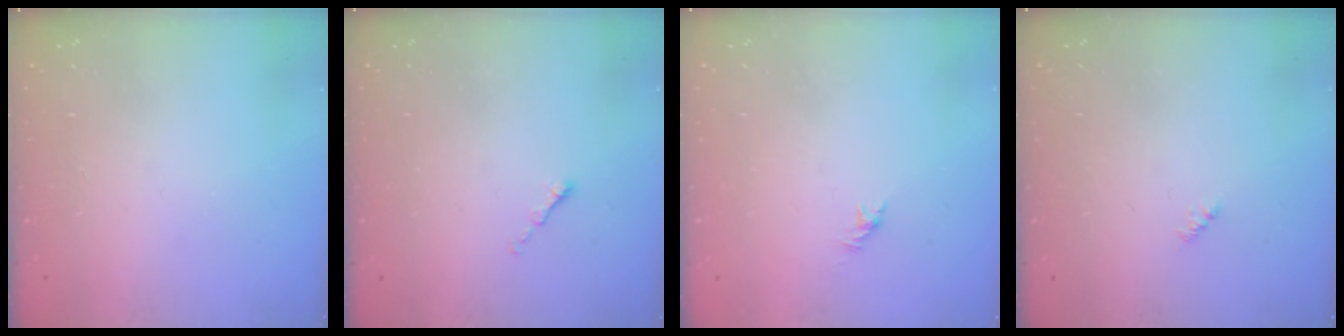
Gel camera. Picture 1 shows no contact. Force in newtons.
{"total": 0.0}
{"total": 0.0}
{"total": 2.4, "press": 2.4, "slide": 0.5}